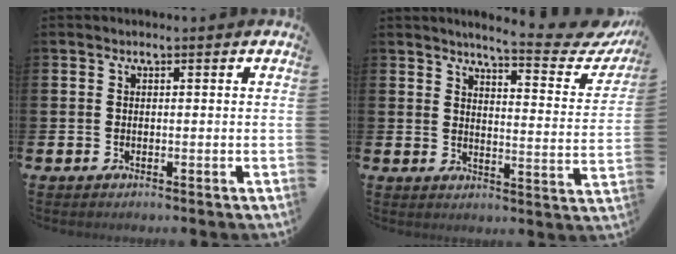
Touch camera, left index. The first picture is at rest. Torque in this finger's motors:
{"motor_torque": [0.90, -1.24, 0.28, 0.10]}